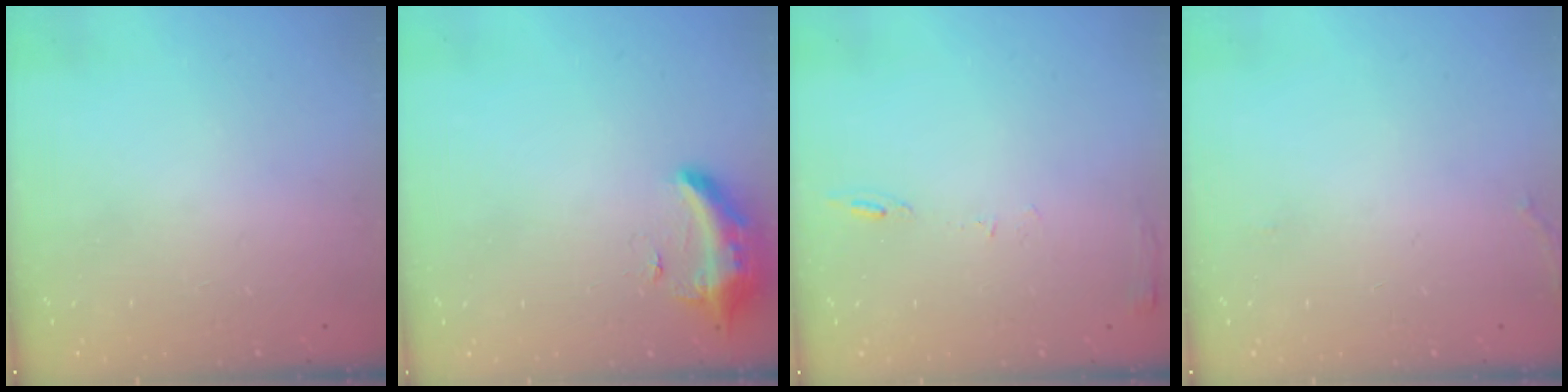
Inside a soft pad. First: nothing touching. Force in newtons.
{"total": 10.4, "press": 9.8, "slide": 3.5}
{"total": 6.0, "press": 6.0, "slide": 0.6}
{"total": 7.9, "press": 5.9, "slide": 5.3}